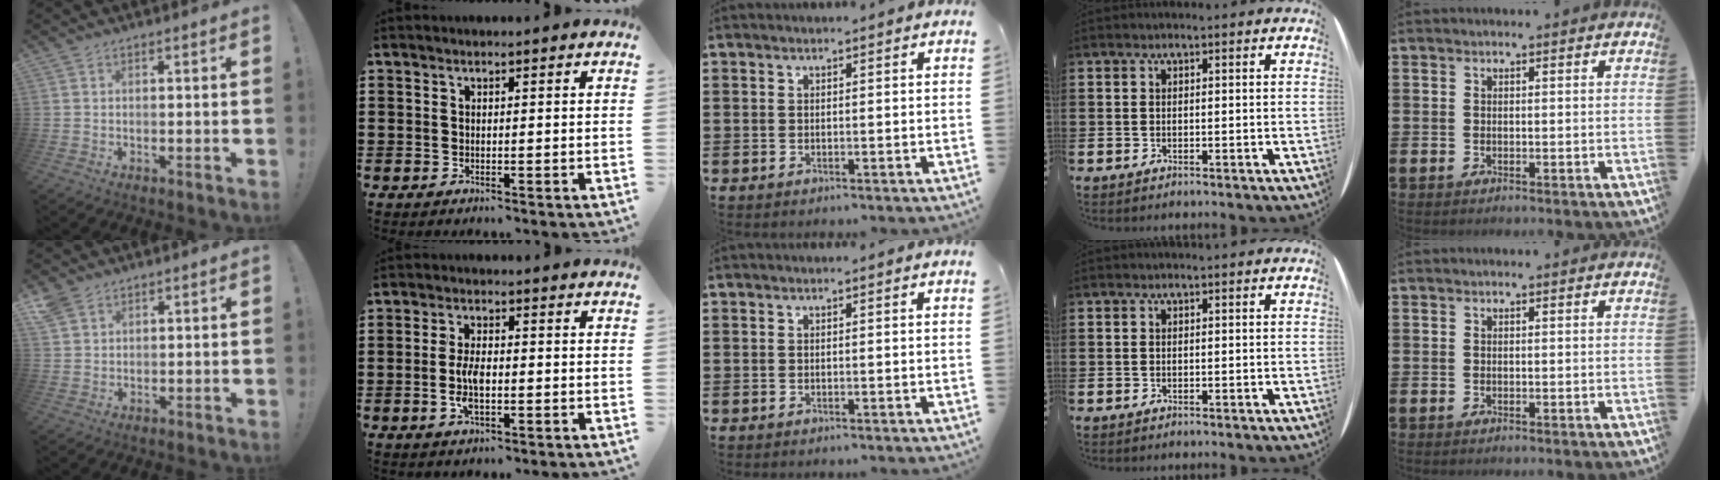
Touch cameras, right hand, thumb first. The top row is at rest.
{"thumb": {"total": 3.9, "force": [2.9, 2.1, 1.6], "torque": [-0.036, -0.010, 0.058]}, "index": {"total": 4.8, "force": [-0.9, 2.0, 4.3], "torque": [-0.098, -0.001, -0.023]}}